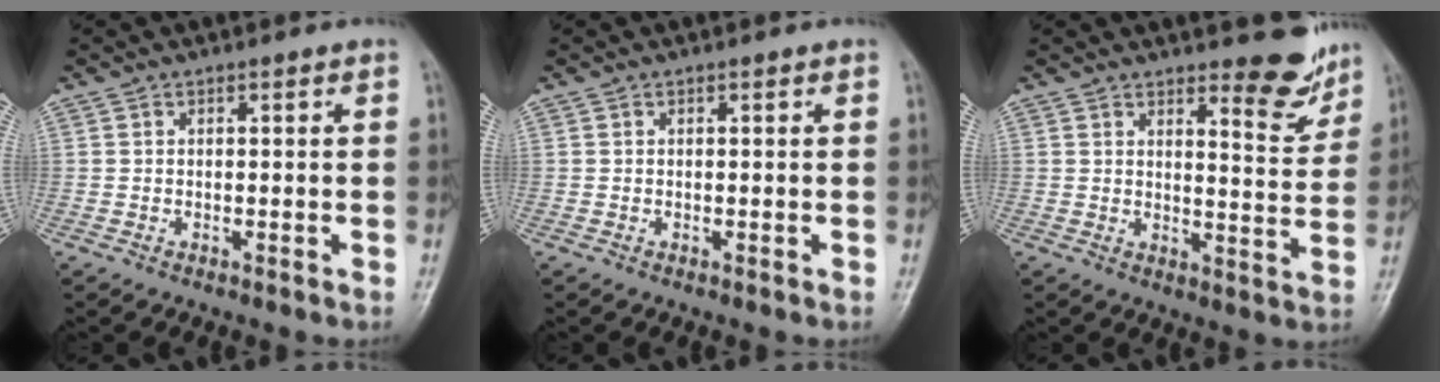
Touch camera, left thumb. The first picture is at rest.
{"total": 0.0}
{"total": 8.6, "force": [6.5, 2.6, 5.1], "torque": [-0.037, -0.051, 0.091]}